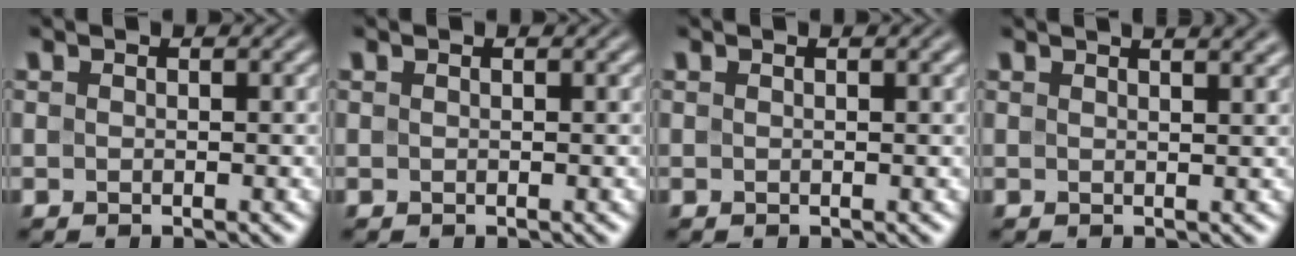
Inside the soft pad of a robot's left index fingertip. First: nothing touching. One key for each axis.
{"total": 0.0}
{"total": 1.4, "fx": 0.8, "fy": 0.4, "fz": 1.1, "tx": -0.013, "ty": 0.005, "tz": 0.006}
{"total": 4.6, "fx": 3.2, "fy": 1.9, "fz": 2.7, "tx": -0.003, "ty": 0.030, "tz": 0.004}